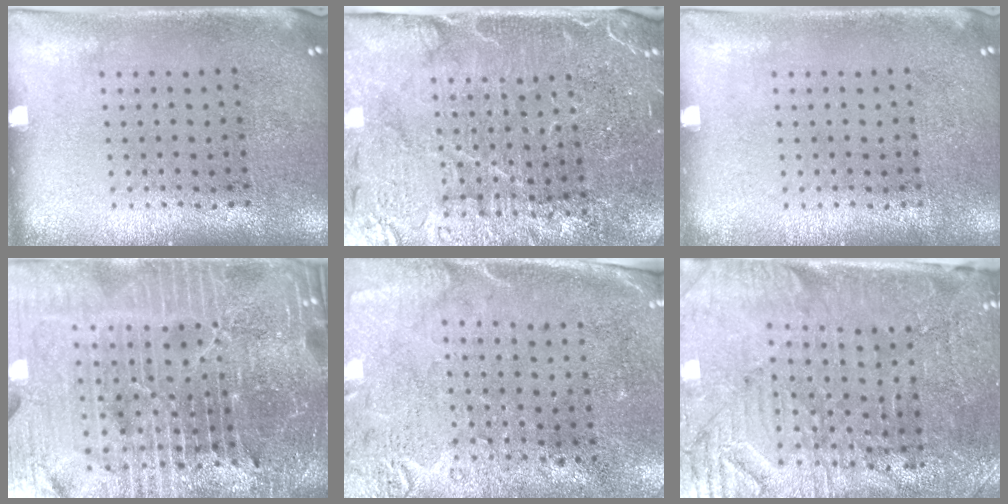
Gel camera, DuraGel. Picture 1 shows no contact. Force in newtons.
{"total": 4.5, "press": 4.2, "slide": 1.7}
{"total": 0.0}
{"total": 7.1, "press": 6.2, "slide": 3.6}
{"total": 2.7, "press": 2.3, "slide": 1.5}
{"total": 3.8, "press": 3.5, "slide": 1.3}